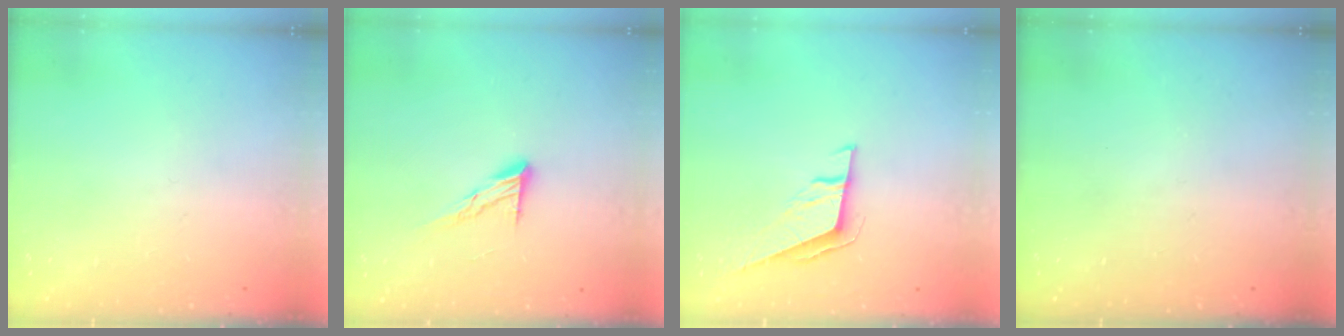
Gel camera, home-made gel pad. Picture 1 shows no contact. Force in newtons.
{"total": 8.7, "press": 8.7, "slide": 0.7}
{"total": 6.0, "press": 5.9, "slide": 0.9}
{"total": 0.0}